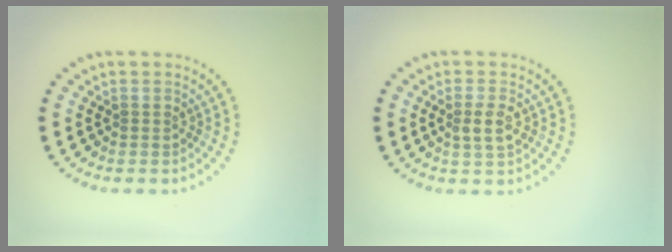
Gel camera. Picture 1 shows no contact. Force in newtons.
{"total": 2.0, "press": 1.9, "slide": 0.6}